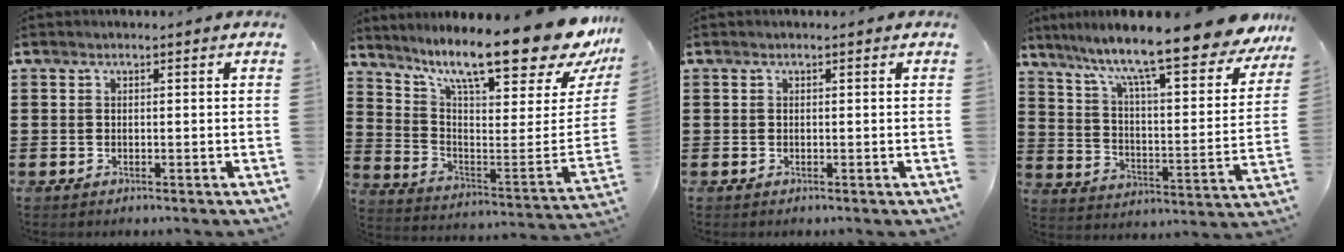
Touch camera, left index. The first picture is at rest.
{"total": 15.5, "force": [12.0, 2.3, 9.5], "torque": [-0.173, -0.101, 0.198]}
{"total": 0.0}
{"total": 12.7, "force": [10.5, 0.5, 7.1], "torque": [-0.150, -0.076, 0.168]}